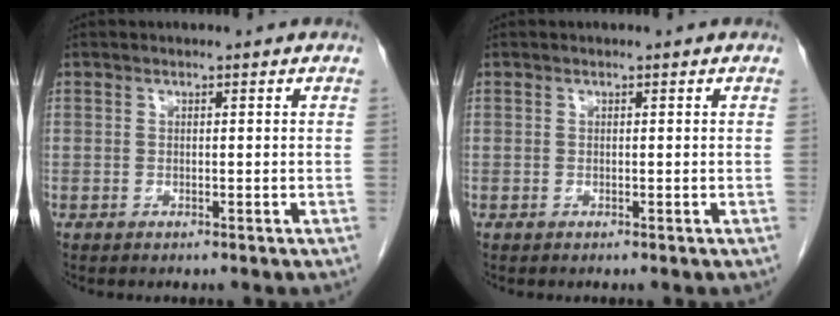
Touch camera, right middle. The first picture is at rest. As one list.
[{"total": 0.0}]